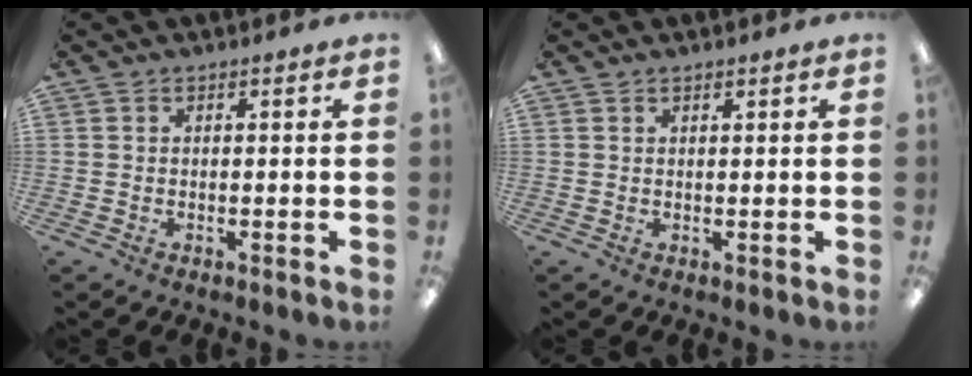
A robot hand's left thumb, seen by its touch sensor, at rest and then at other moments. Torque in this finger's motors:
{"motor_torque": [-0.20, -0.09, -0.45, -0.09, 0.03]}